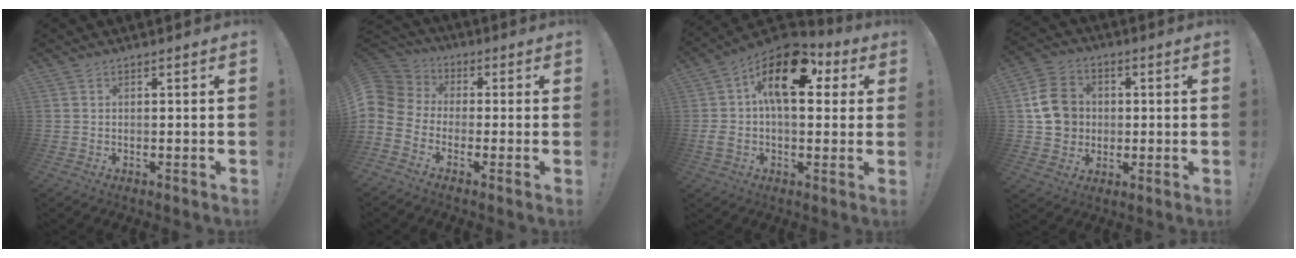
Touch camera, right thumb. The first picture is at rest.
{"total": 7.2, "force": [-2.6, 6.0, 2.9], "torque": [-0.067, 0.019, -0.045]}
{"total": 18.8, "force": [4.8, 10.2, 15.0], "torque": [-0.242, -0.009, 0.081]}
{"total": 12.3, "force": [1.1, 10.9, 5.6], "torque": [-0.077, 0.009, 0.026]}